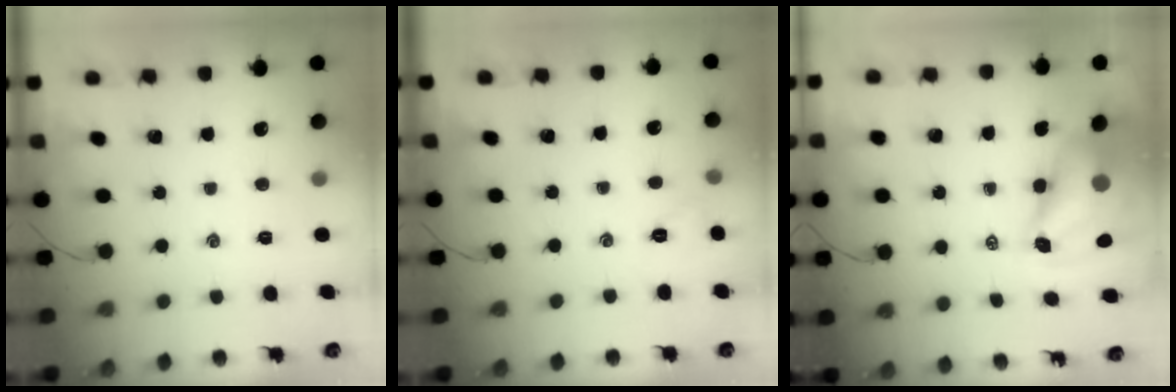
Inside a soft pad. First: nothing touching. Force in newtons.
{"total": 2.1, "press": 2.1, "slide": 0.6}
{"total": 9.6, "press": 9.2, "slide": 2.7}